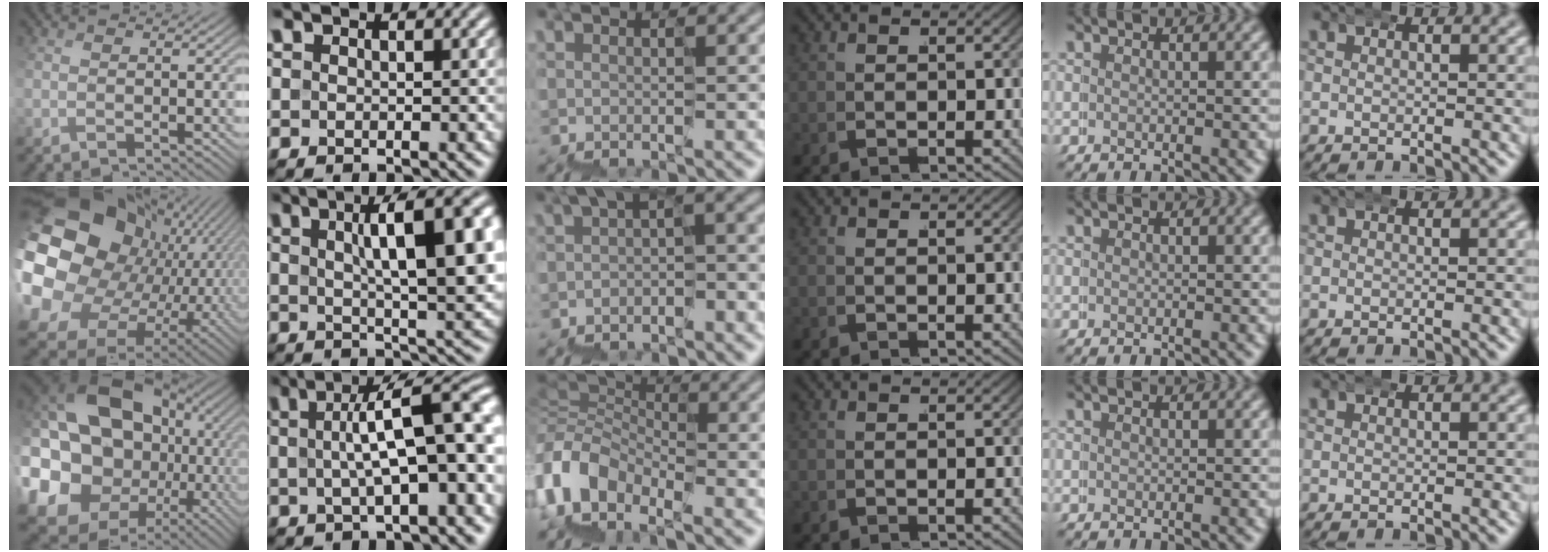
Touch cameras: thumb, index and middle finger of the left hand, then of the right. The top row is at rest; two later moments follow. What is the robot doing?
{"motion": "wrap", "object": "belt"}